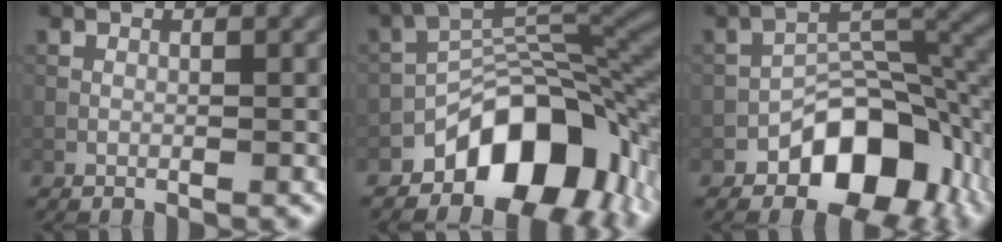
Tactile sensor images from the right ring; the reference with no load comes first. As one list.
[{"total": 10.9, "force": [-5.6, 6.0, 7.1], "torque": [-0.080, 0.012, -0.102]}, {"total": 9.4, "force": [-4.4, 5.6, 6.2], "torque": [-0.066, 0.007, -0.078]}]